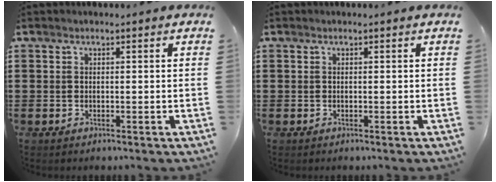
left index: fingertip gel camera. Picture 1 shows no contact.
{"total": 0.0}